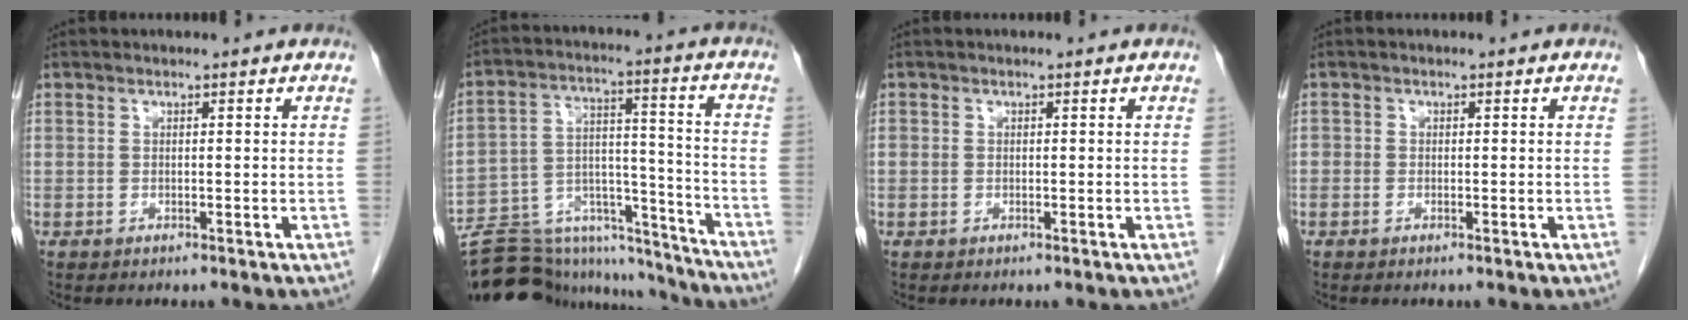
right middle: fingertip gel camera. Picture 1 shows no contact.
{"total": 23.6, "force": [-21.3, 6.9, 7.2], "torque": [-0.145, 0.023, -0.316]}
{"total": 0.6, "force": [0.0, 0.6, 0.1], "torque": [0.007, 0.005, -0.002]}
{"total": 0.9, "force": [-0.3, 0.8, 0.2], "torque": [0.003, 0.005, -0.008]}